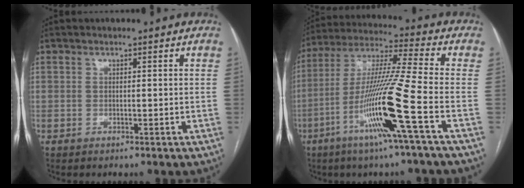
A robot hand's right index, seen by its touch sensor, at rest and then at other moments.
{"total": 16.2, "force": [-6.2, -1.9, 14.8], "torque": [-0.293, -0.017, -0.122]}